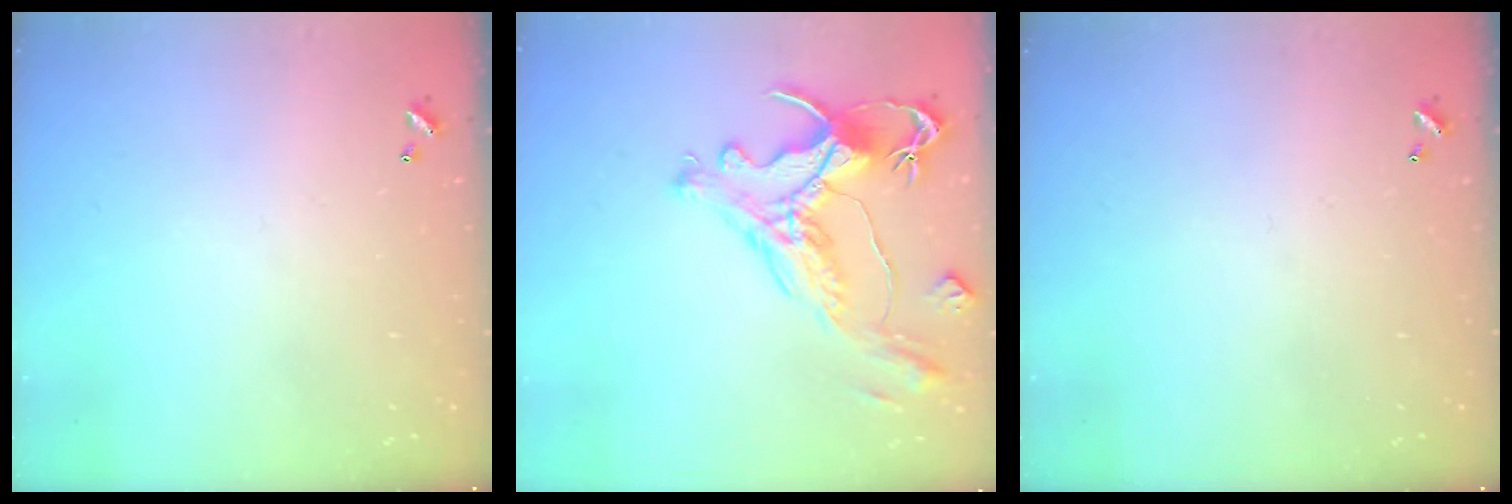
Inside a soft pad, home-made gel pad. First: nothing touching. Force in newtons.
{"total": 1.6, "press": 1.0, "slide": 1.3}
{"total": 0.0}